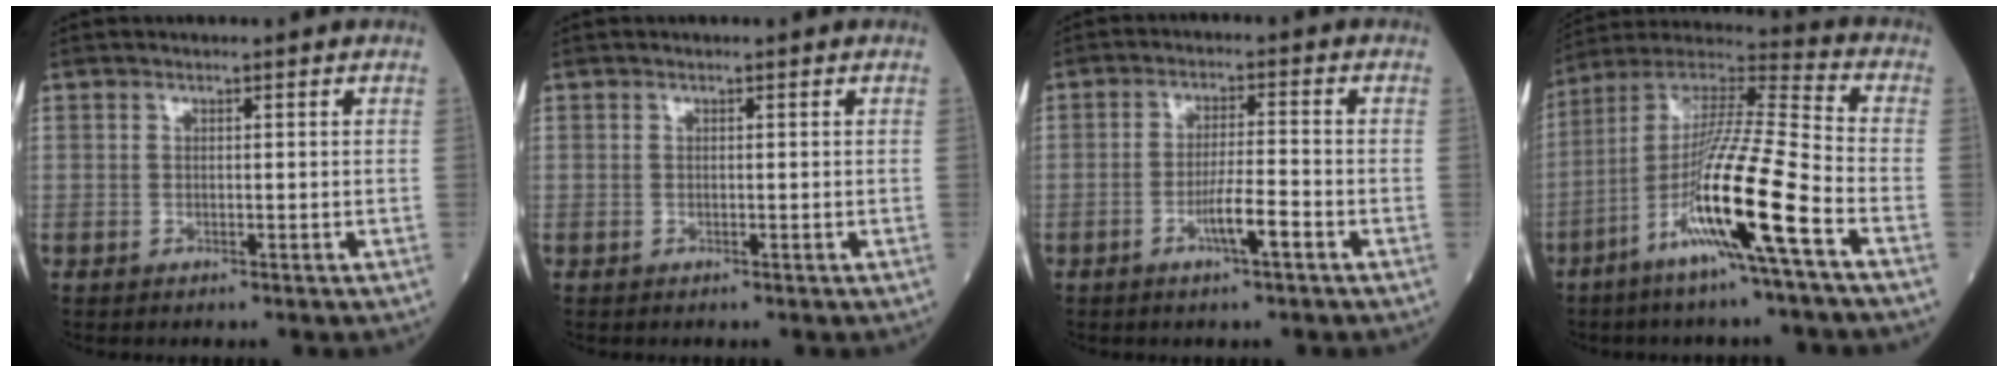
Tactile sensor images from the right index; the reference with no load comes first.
{"total": 0.0}
{"total": 4.7, "force": [-2.2, 0.0, 4.1], "torque": [-0.077, -0.004, -0.041]}
{"total": 16.4, "force": [-6.7, -1.0, 14.9], "torque": [-0.288, -0.013, -0.129]}